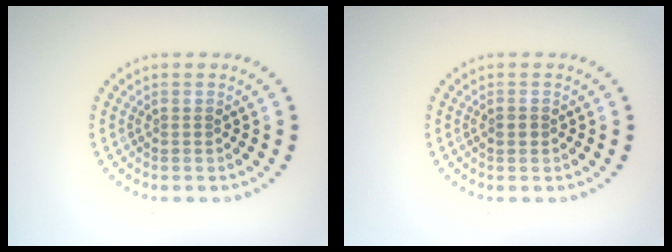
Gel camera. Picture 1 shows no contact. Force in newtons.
{"total": 1.1, "press": 1.1, "slide": 0.2}